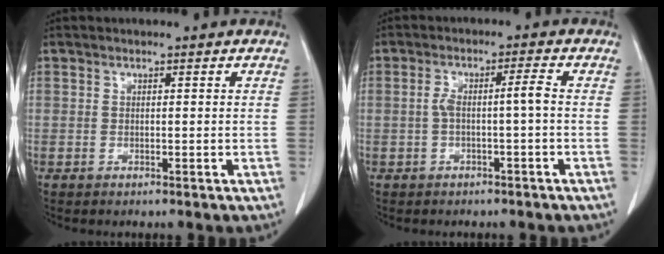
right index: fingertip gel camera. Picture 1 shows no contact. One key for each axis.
{"total": 3.5, "fx": -0.6, "fy": 0.0, "fz": 3.5, "tx": -0.068, "ty": 0.018, "tz": -0.006}